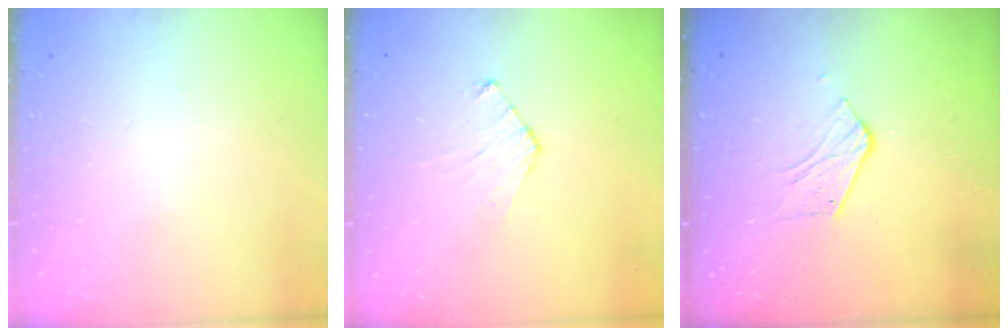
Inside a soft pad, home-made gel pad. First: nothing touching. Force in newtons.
{"total": 4.6, "press": 4.6, "slide": 0.5}
{"total": 4.3, "press": 4.3, "slide": 0.3}